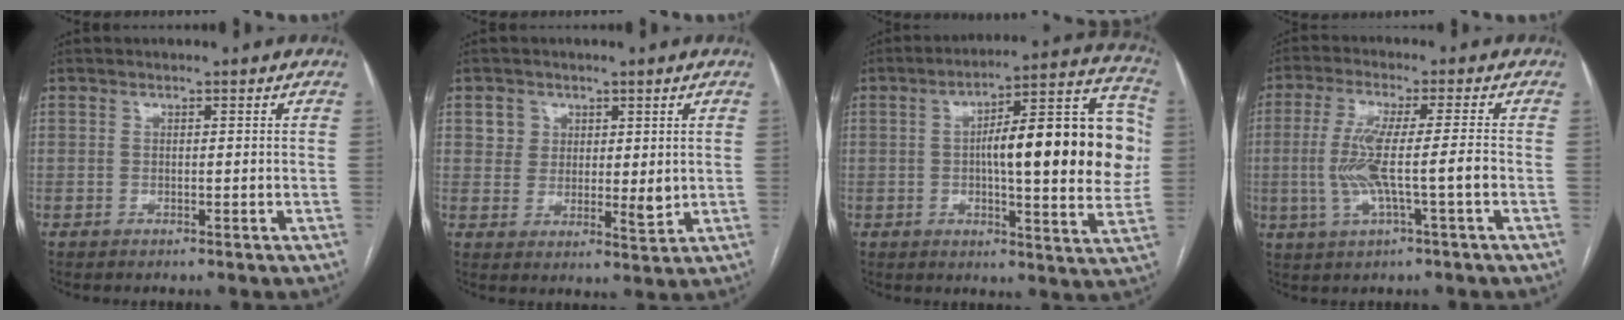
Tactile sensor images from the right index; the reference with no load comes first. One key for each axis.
{"total": 4.9, "fx": 1.8, "fy": 3.8, "fz": 2.5, "tx": -0.033, "ty": -0.009, "tz": 0.033}
{"total": 20.8, "fx": 1.4, "fy": 4.7, "fz": 20.2, "tx": -0.279, "ty": 0.035, "tz": 0.018}
{"total": 8.8, "fx": -1.5, "fy": 0.0, "fz": 8.7, "tx": -0.176, "ty": 0.002, "tz": -0.028}